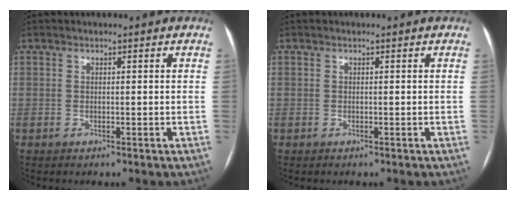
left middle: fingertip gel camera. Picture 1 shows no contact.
{"total": 0.0}